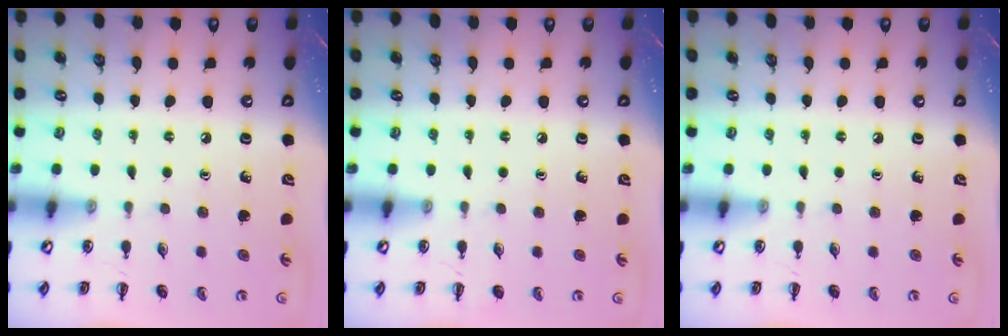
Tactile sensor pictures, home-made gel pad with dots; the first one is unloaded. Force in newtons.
{"total": 0.0}
{"total": 0.0}